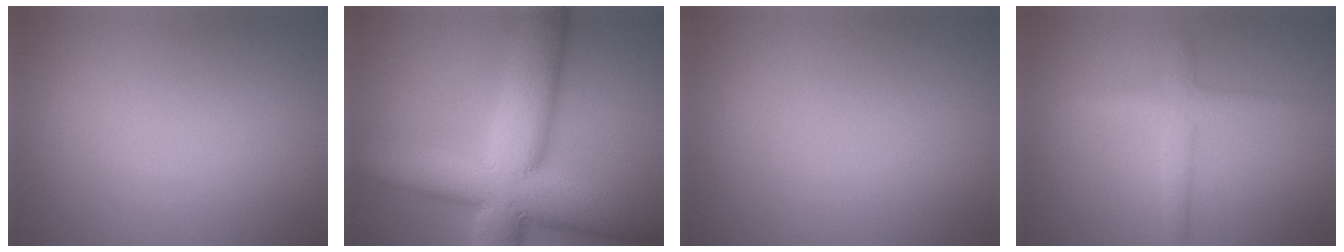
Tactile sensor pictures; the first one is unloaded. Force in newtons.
{"total": 13.7, "press": 13.7, "slide": 0.9}
{"total": 0.0}
{"total": 2.3, "press": 2.3, "slide": 0.2}